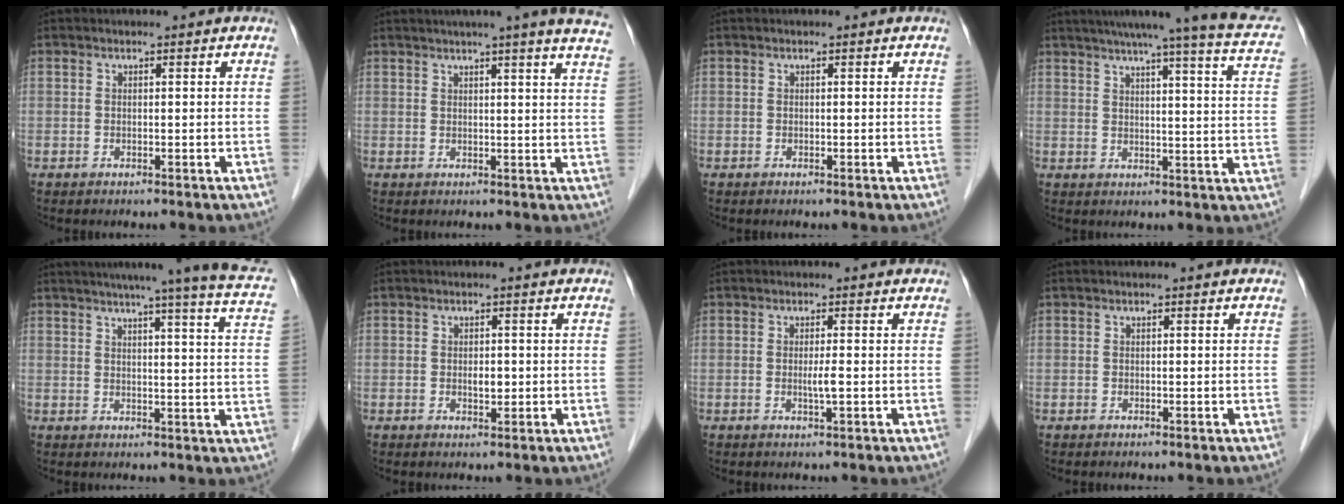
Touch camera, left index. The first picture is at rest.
{"total": 14.0, "force": [11.7, -1.0, 7.5], "torque": [-0.105, -0.012, 0.125]}
{"total": 0.0}
{"total": 20.6, "force": [16.7, 0.4, 12.0], "torque": [-0.169, -0.011, 0.193]}
{"total": 19.8, "force": [16.2, -0.4, 11.3], "torque": [-0.160, -0.020, 0.185]}
{"total": 1.6, "force": [-0.1, 0.9, 1.4], "torque": [-0.023, -0.002, 0.000]}
{"total": 1.7, "force": [-0.2, -0.2, 1.6], "torque": [-0.034, -0.004, -0.004]}
{"total": 0.0}